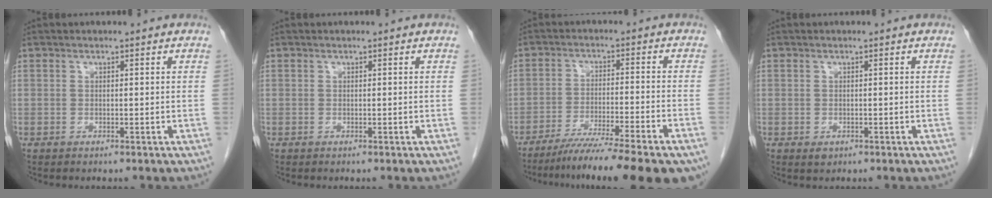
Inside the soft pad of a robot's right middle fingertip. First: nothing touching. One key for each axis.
{"total": 0.0}
{"total": 16.9, "fx": -13.5, "fy": -0.1, "fz": 10.2, "tx": -0.120, "ty": -0.033, "tz": -0.205}
{"total": 0.8, "fx": -0.3, "fy": 0.6, "fz": 0.4, "tx": -0.008, "ty": 0.000, "tz": 0.000}